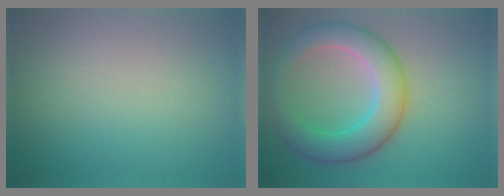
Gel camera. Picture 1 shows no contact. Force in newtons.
{"total": 6.6, "press": 6.6, "slide": 0.2}